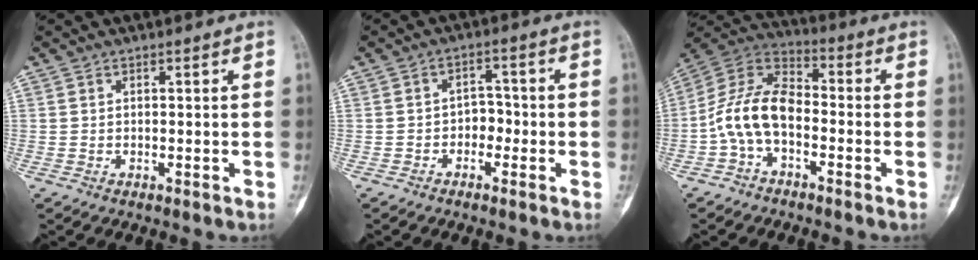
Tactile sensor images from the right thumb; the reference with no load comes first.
{"total": 3.7, "force": [-1.4, 2.8, 2.1], "torque": [-0.007, 0.021, -0.031]}
{"total": 11.5, "force": [-2.9, 6.7, 8.8], "torque": [-0.167, 0.050, -0.070]}